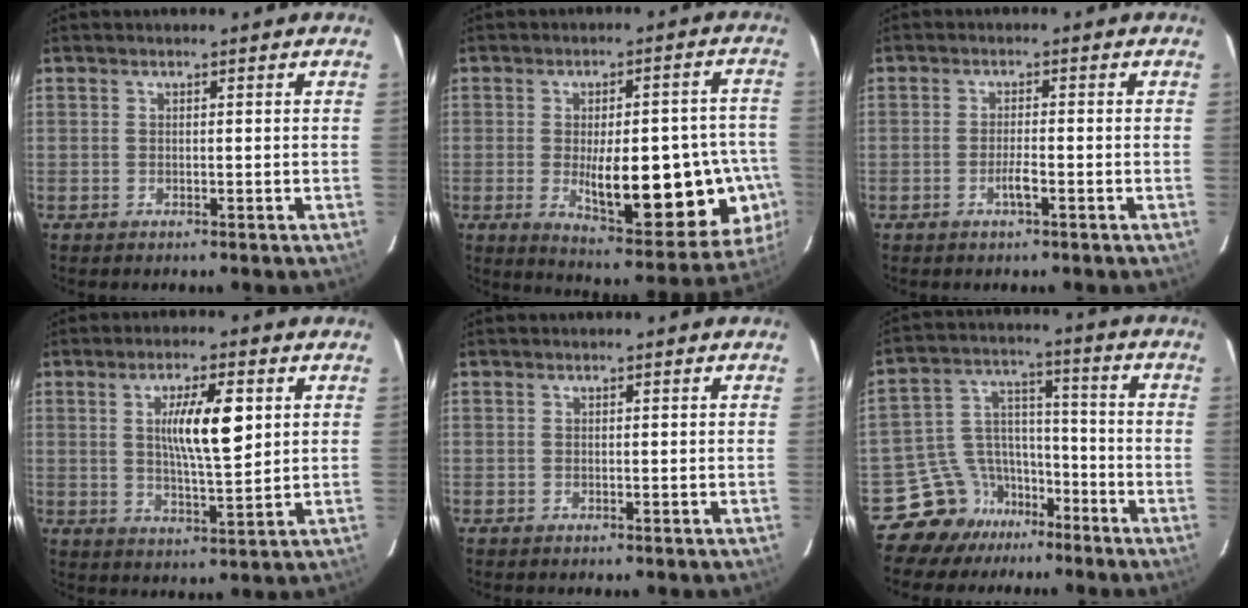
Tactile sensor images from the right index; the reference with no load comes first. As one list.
[{"total": 20.6, "force": [-4.1, 6.1, 19.3], "torque": [-0.191, 0.011, -0.030]}, {"total": 2.3, "force": [-1.0, 0.2, 2.0], "torque": [-0.039, -0.001, -0.019]}, {"total": 9.0, "force": [2.3, 1.6, 8.6], "torque": [-0.149, 0.000, 0.042]}, {"total": 0.0}, {"total": 10.3, "force": [-7.0, 7.6, 0.7], "torque": [-0.020, 0.070, -0.112]}]